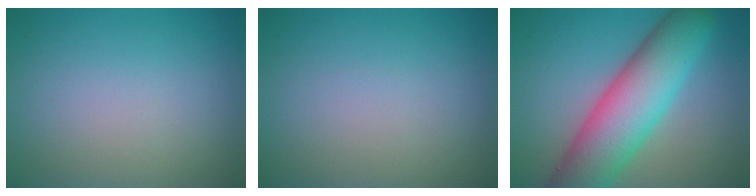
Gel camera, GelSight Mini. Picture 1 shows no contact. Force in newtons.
{"total": 0.0}
{"total": 10.5, "press": 10.4, "slide": 0.5}